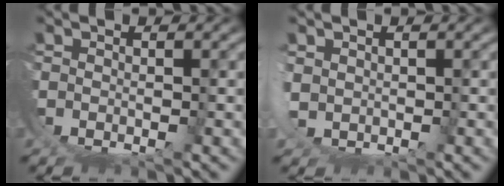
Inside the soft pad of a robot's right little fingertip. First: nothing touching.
{"total": 1.6, "force": [0.8, 0.7, 1.2], "torque": [-0.049, -0.014, 0.027]}